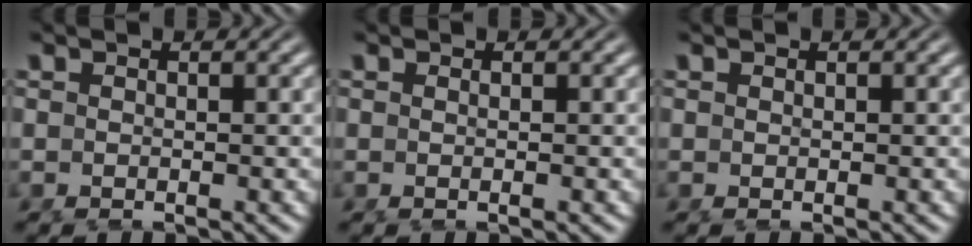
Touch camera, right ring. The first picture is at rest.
{"total": 0.8, "force": [-0.2, -0.7, 0.3], "torque": [-0.004, -0.005, 0.001]}
{"total": 0.0}